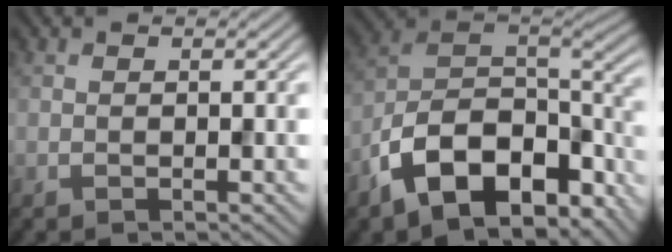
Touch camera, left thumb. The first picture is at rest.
{"total": 15.5, "force": [-9.0, 7.9, 9.9], "torque": [-0.217, -0.032, -0.148]}